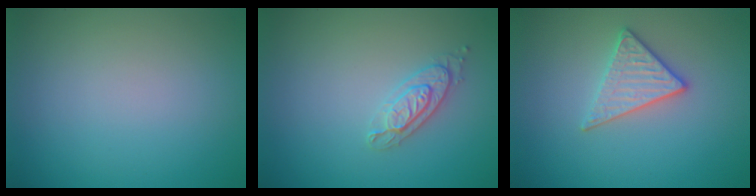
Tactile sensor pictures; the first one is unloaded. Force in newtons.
{"total": 2.1, "press": 2.1, "slide": 0.5}
{"total": 2.8, "press": 2.6, "slide": 1.1}